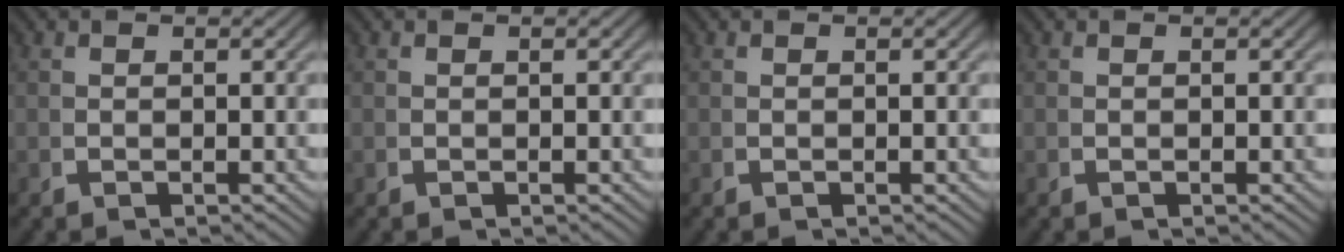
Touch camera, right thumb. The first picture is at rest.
{"total": 0.0}
{"total": 0.0}
{"total": 0.0}